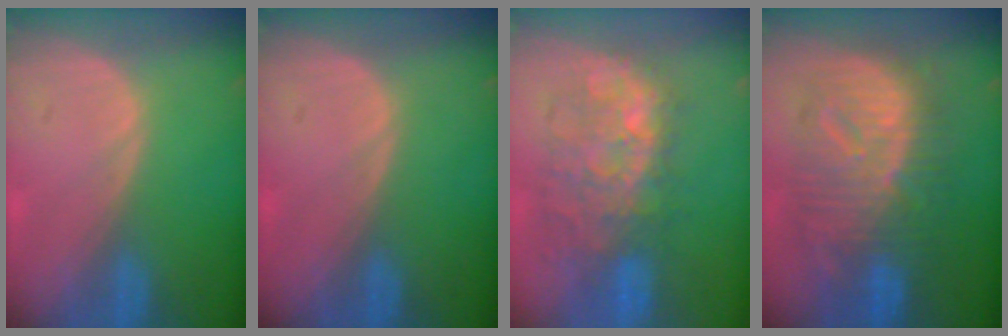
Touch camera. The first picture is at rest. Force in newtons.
{"total": 0.0}
{"total": 9.6, "press": 9.3, "slide": 2.3}
{"total": 12.5, "press": 12.4, "slide": 1.1}